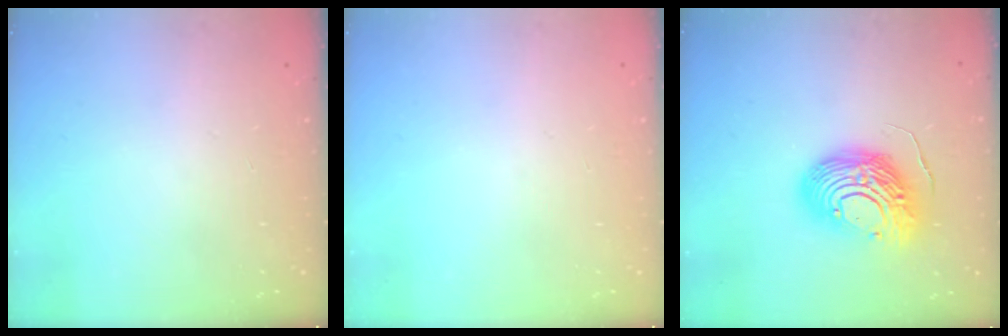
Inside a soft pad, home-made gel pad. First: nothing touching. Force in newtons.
{"total": 0.0}
{"total": 17.7, "press": 17.6, "slide": 1.6}